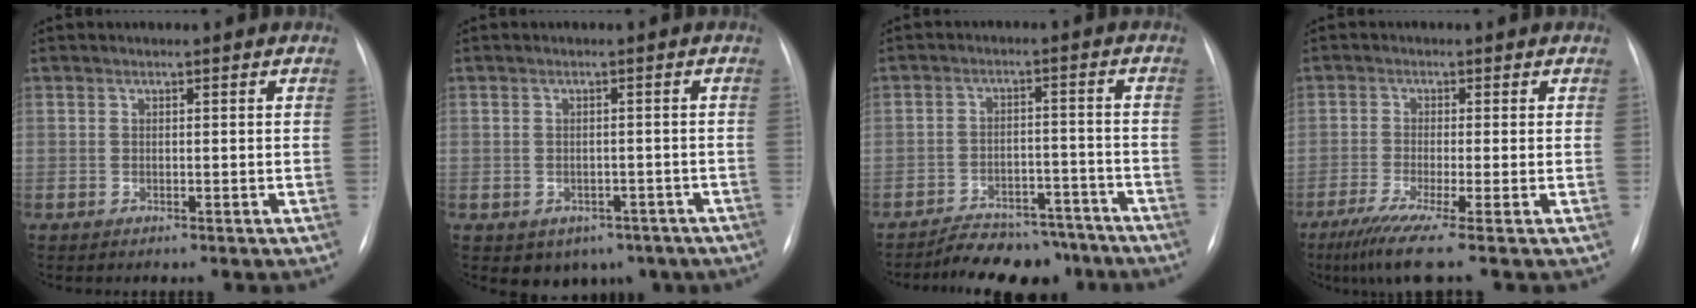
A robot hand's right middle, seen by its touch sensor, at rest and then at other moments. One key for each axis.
{"total": 6.2, "fx": -3.8, "fy": 4.5, "fz": 2.0, "tx": -0.019, "ty": 0.013, "tz": -0.037}
{"total": 11.5, "fx": -10.3, "fy": 4.5, "fz": 2.6, "tx": -0.025, "ty": 0.017, "tz": -0.141}
{"total": 6.2, "fx": -4.2, "fy": -0.9, "fz": 4.5, "tx": -0.081, "ty": -0.023, "tz": -0.079}